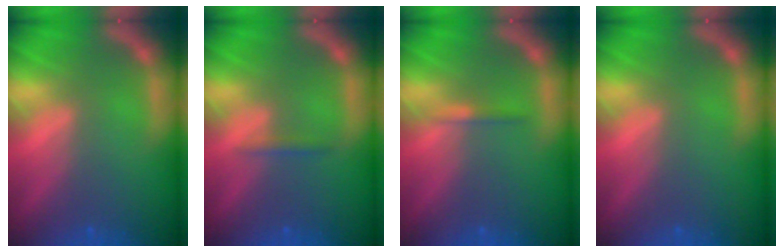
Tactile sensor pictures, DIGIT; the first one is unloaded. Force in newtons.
{"total": 0.9}
{"total": 0.9}
{"total": 0.0}